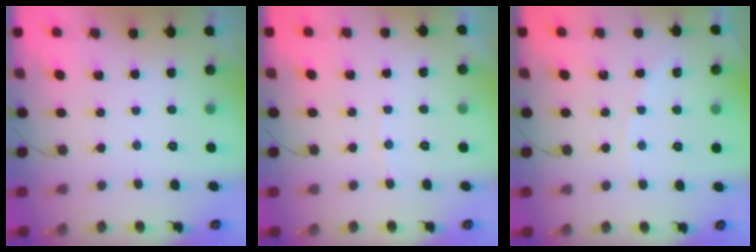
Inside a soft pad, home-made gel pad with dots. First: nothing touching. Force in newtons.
{"total": 2.8, "press": 2.7, "slide": 0.3}
{"total": 2.4, "press": 2.4, "slide": 0.4}